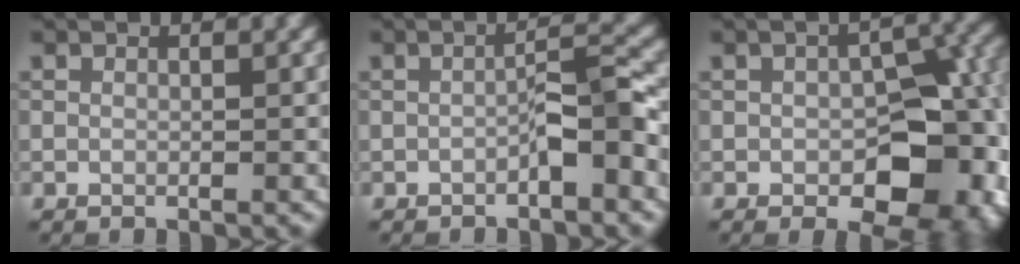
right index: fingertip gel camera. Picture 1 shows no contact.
{"total": 2.8, "force": [-1.3, 0.4, 2.4], "torque": [-0.038, 0.015, -0.023]}
{"total": 11.0, "force": [-2.0, 6.3, 8.8], "torque": [-0.101, -0.010, -0.019]}